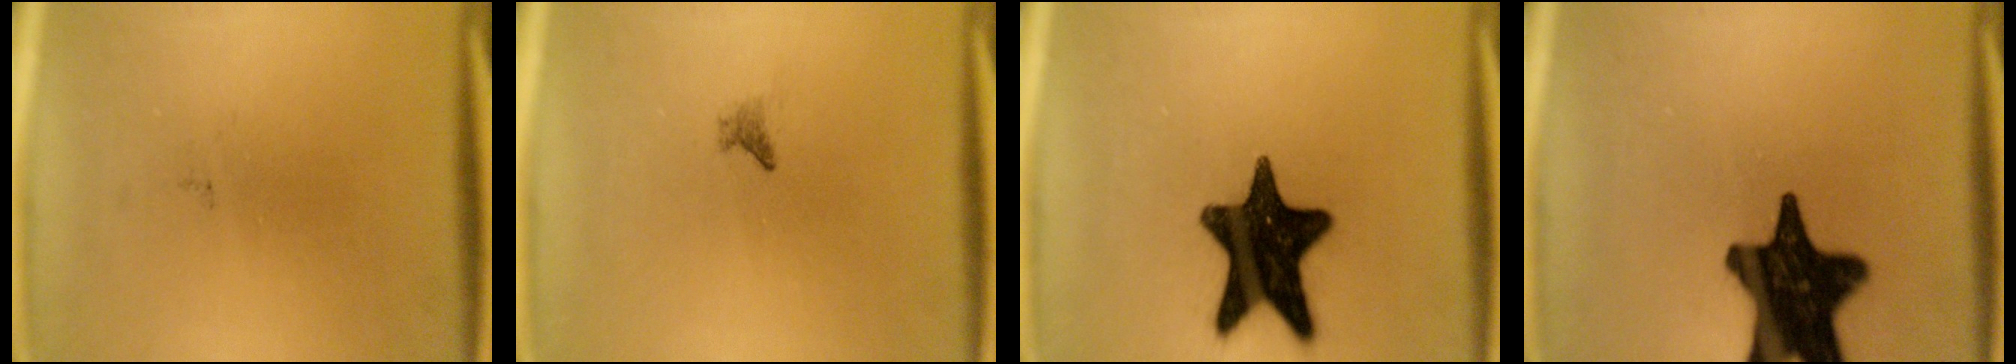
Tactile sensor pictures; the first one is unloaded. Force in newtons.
{"total": 0.8}
{"total": 17.1}
{"total": 18.9}